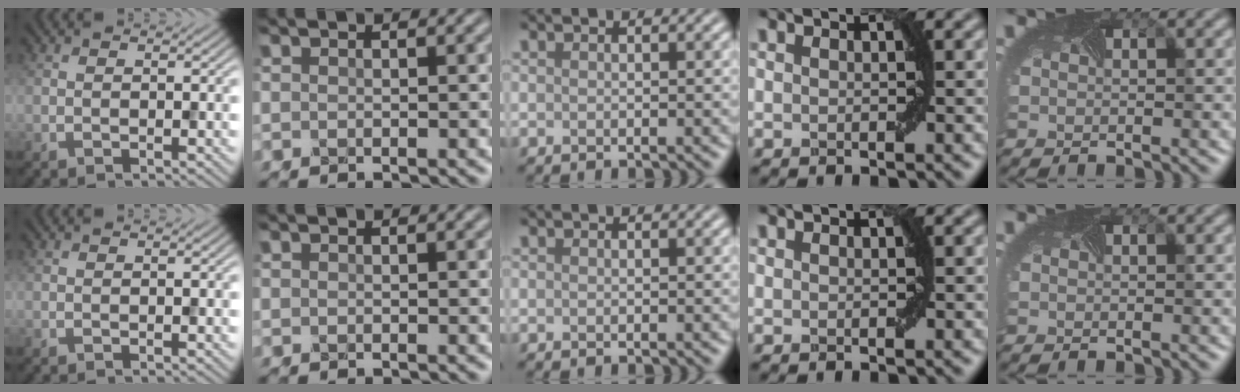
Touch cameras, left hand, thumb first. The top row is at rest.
{}